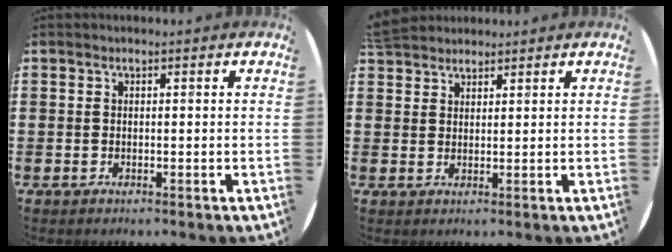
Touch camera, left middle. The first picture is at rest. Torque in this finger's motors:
{"motor_torque": [0.93, -1.21, 0.07, 0.06]}